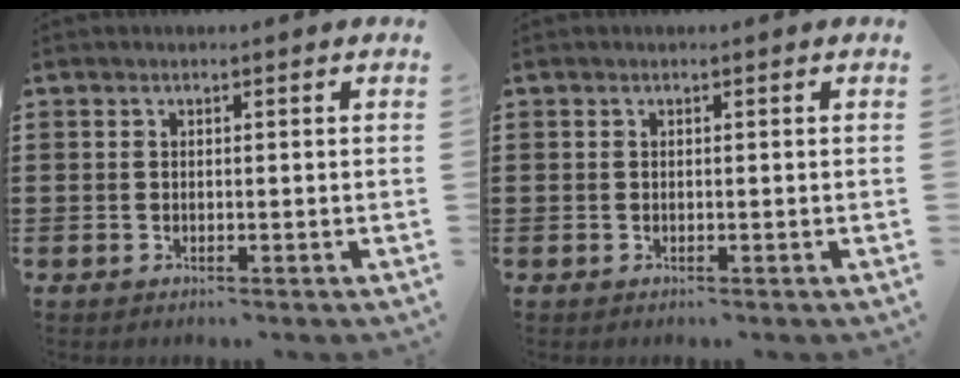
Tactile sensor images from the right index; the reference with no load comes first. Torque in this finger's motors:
{"motor_torque": [0.18, -0.19, 0.02, 0.01]}